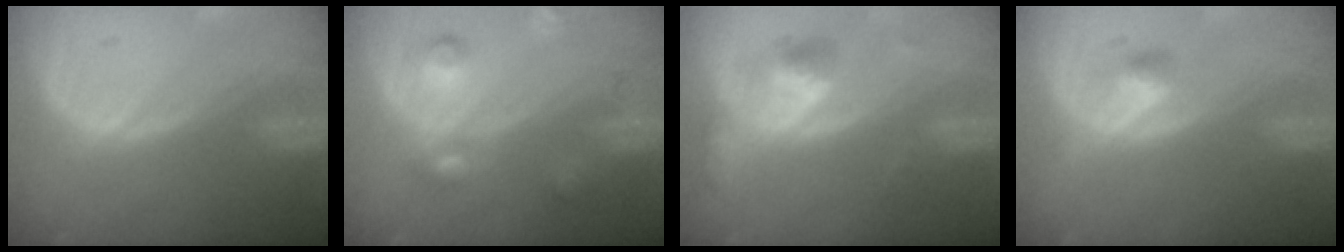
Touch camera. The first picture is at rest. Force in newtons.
{"total": 5.6, "press": 5.6, "slide": 0.3}
{"total": 5.1, "press": 4.8, "slide": 1.7}
{"total": 2.4, "press": 2.4, "slide": 0.2}